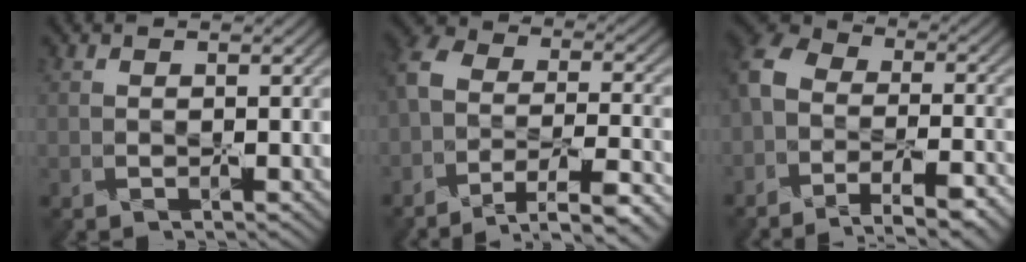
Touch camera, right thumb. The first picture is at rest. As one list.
[{"total": 8.8, "force": [-5.7, 3.7, 5.6], "torque": [-0.115, 0.003, -0.112]}, {"total": 10.0, "force": [-5.1, 5.8, 6.2], "torque": [-0.133, -0.012, -0.085]}]